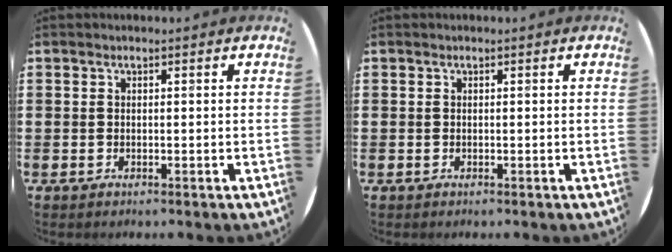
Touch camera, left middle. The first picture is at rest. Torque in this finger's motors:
{"motor_torque": [0.50, -0.74, -0.01, 0.01]}